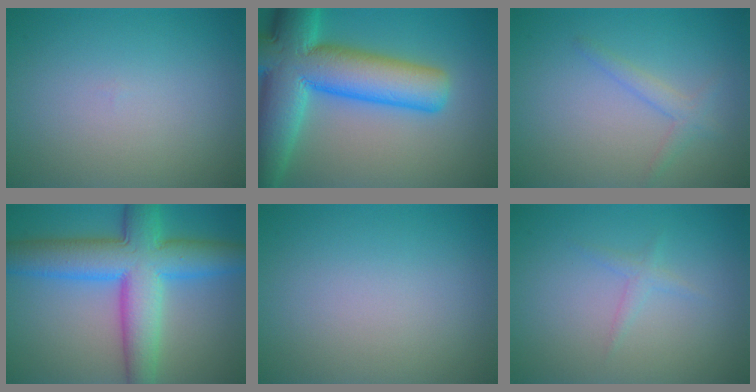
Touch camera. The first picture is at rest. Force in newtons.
{"total": 13.3, "press": 13.3, "slide": 0.5}
{"total": 1.6, "press": 1.6, "slide": 0.1}
{"total": 10.0, "press": 10.0, "slide": 0.1}
{"total": 0.0}
{"total": 1.0, "press": 1.0, "slide": 0.1}